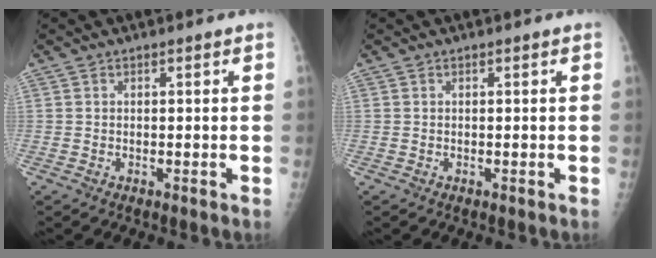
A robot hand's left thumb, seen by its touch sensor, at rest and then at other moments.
{"total": 0.0}